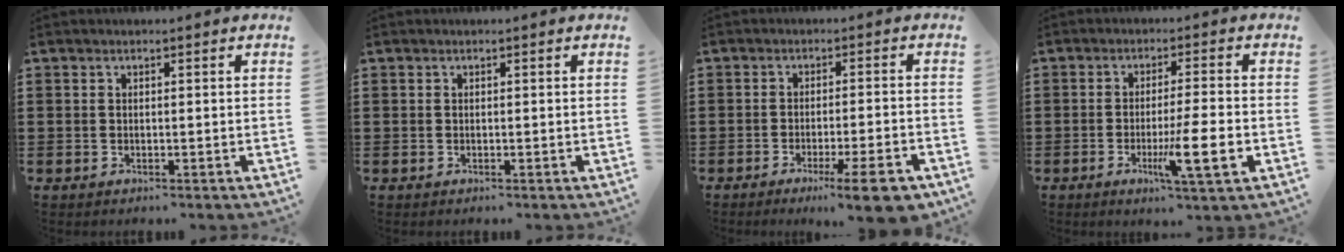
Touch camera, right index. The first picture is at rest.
{"total": 0.0}
{"total": 7.4, "force": [-4.7, 0.3, 5.7], "torque": [-0.086, -0.009, -0.080]}
{"total": 8.3, "force": [-2.7, 0.6, 7.8], "torque": [-0.137, -0.015, -0.046]}